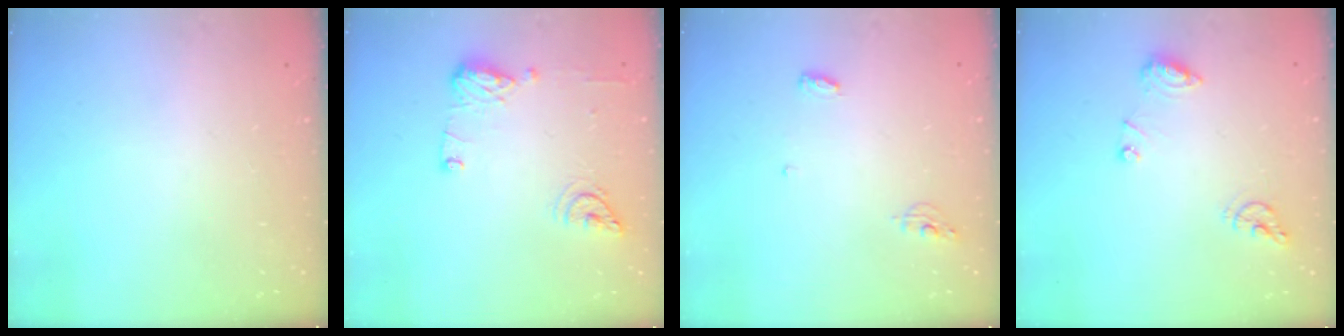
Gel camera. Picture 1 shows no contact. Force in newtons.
{"total": 13.7, "press": 12.7, "slide": 5.1}
{"total": 5.7, "press": 5.3, "slide": 1.9}
{"total": 9.6, "press": 9.6, "slide": 1.1}